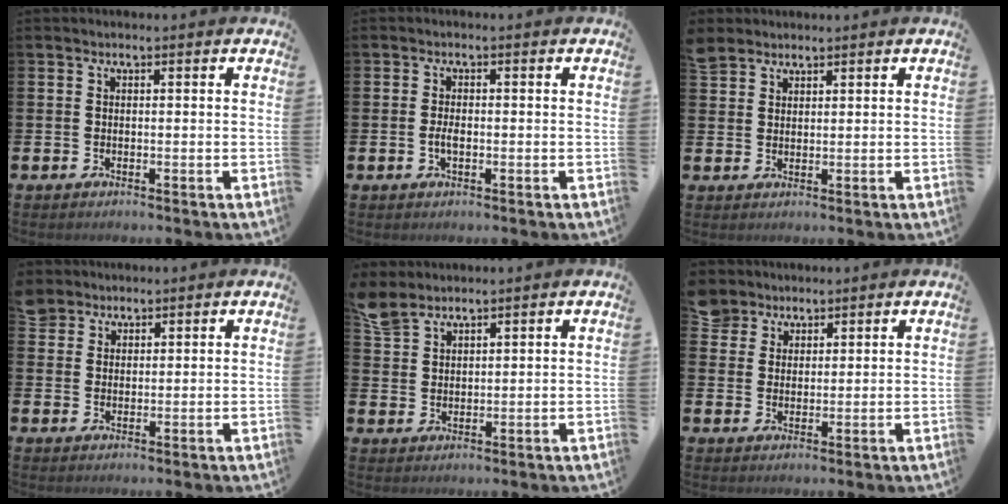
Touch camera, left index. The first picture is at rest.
{"total": 1.8, "force": [-0.3, 0.8, 1.5], "torque": [-0.029, 0.001, -0.007]}
{"total": 3.2, "force": [2.9, 1.2, 0.0], "torque": [0.000, -0.008, 0.055]}
{"total": 3.7, "force": [3.3, 1.7, -0.2], "torque": [-0.001, -0.009, 0.061]}
{"total": 4.7, "force": [4.3, 1.7, 0.8], "torque": [-0.021, -0.020, 0.080]}
{"total": 4.7, "force": [4.1, 2.2, -0.2], "torque": [0.000, -0.019, 0.076]}